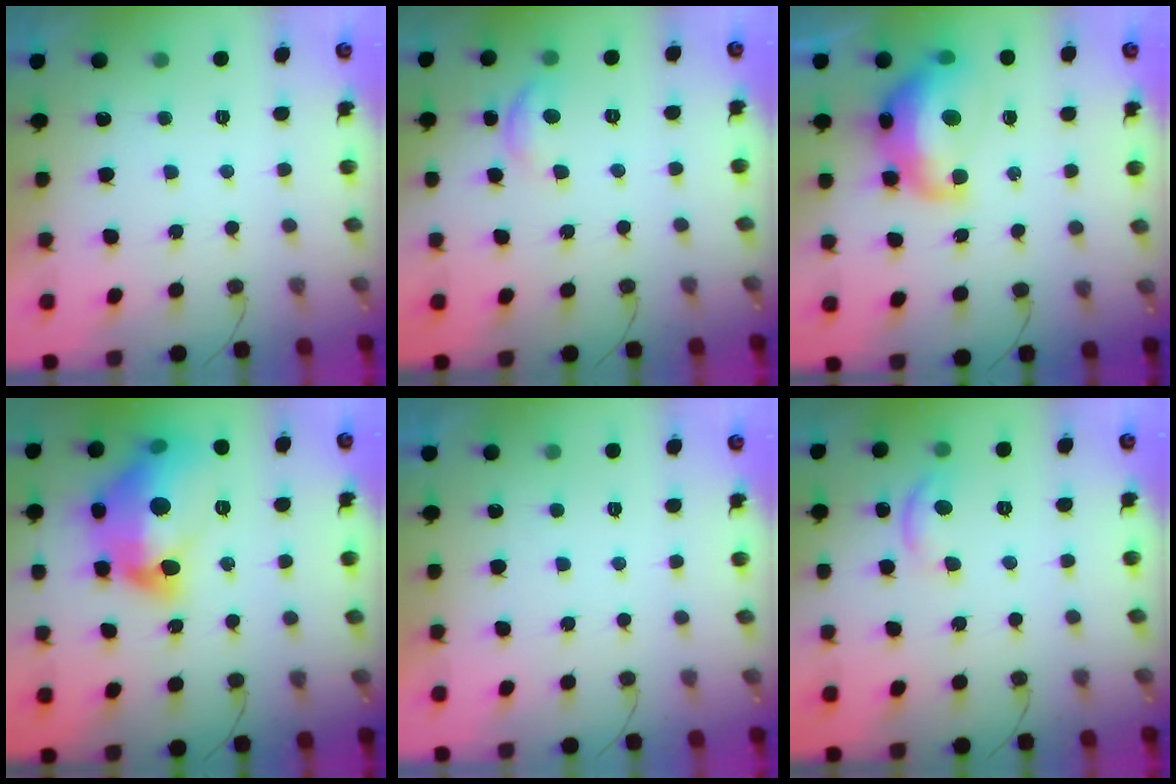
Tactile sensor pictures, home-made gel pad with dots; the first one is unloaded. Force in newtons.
{"total": 6.9, "press": 6.9, "slide": 0.5}
{"total": 15.3, "press": 15.2, "slide": 1.3}
{"total": 22.6, "press": 22.5, "slide": 1.8}
{"total": 0.0}
{"total": 5.6, "press": 5.6, "slide": 0.5}